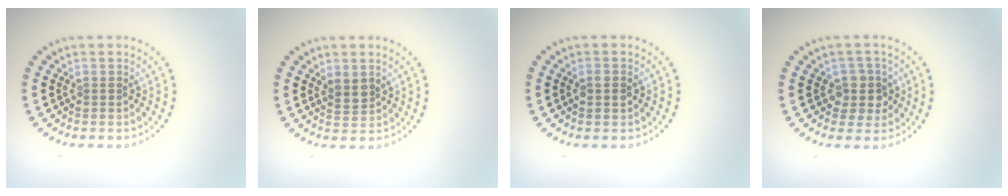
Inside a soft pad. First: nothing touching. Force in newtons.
{"total": 1.6, "press": 1.4, "slide": 0.8}
{"total": 1.5, "press": 1.5, "slide": 0.1}
{"total": 2.8, "press": 2.4, "slide": 1.4}